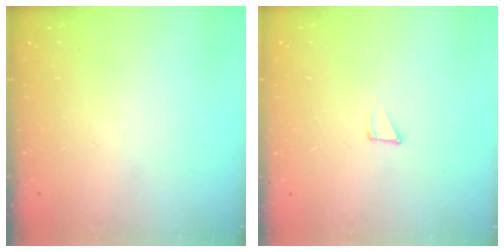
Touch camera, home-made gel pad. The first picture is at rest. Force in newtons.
{"total": 1.7, "press": 1.7, "slide": 0.0}